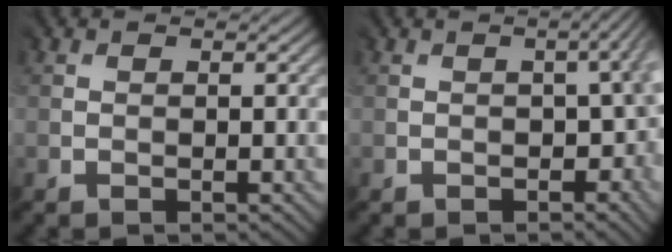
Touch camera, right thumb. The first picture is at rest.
{"total": 7.2, "force": [-1.5, 3.5, 6.2], "torque": [-0.038, -0.006, -0.009]}